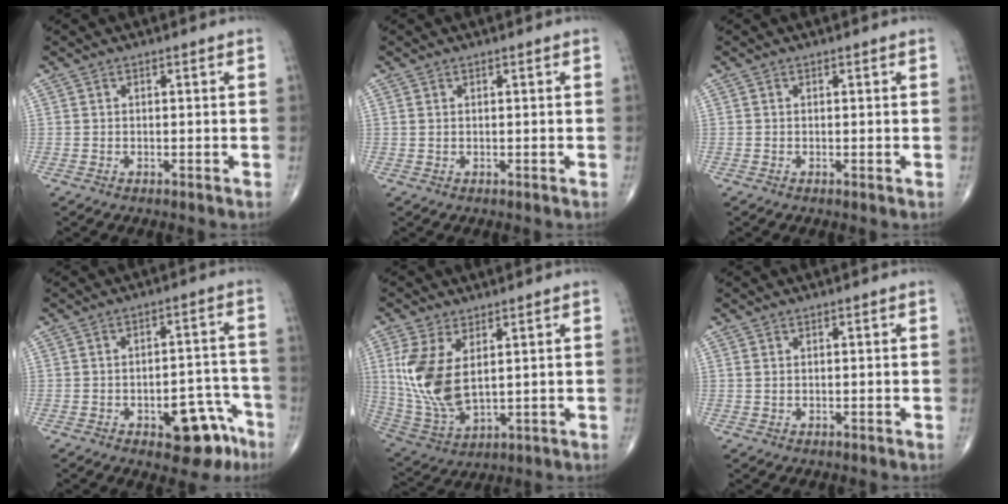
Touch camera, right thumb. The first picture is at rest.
{"total": 0.6, "force": [0.2, 0.4, 0.4], "torque": [-0.009, 0.003, 0.006]}
{"total": 0.0}
{"total": 10.9, "force": [-5.7, 5.3, 7.7], "torque": [-0.066, 0.049, -0.066]}
{"total": 13.2, "force": [2.9, 6.9, 10.9], "torque": [-0.233, -0.016, 0.076]}
{"total": 0.7, "force": [0.2, 0.4, 0.5], "torque": [-0.013, 0.004, 0.007]}